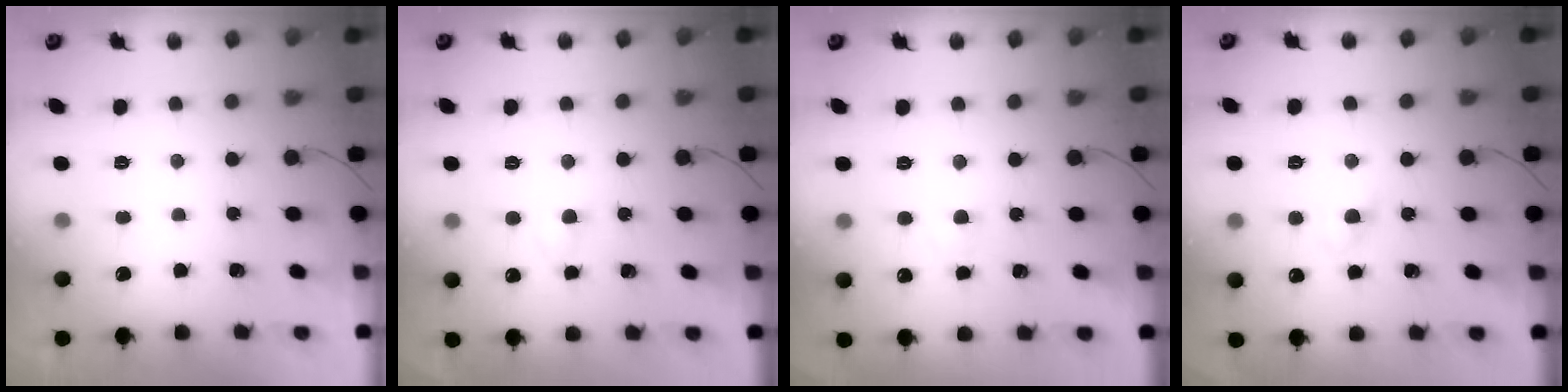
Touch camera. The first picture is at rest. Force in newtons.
{"total": 2.3, "press": 2.0, "slide": 1.1}
{"total": 1.8, "press": 1.6, "slide": 0.9}
{"total": 3.7, "press": 3.5, "slide": 1.3}